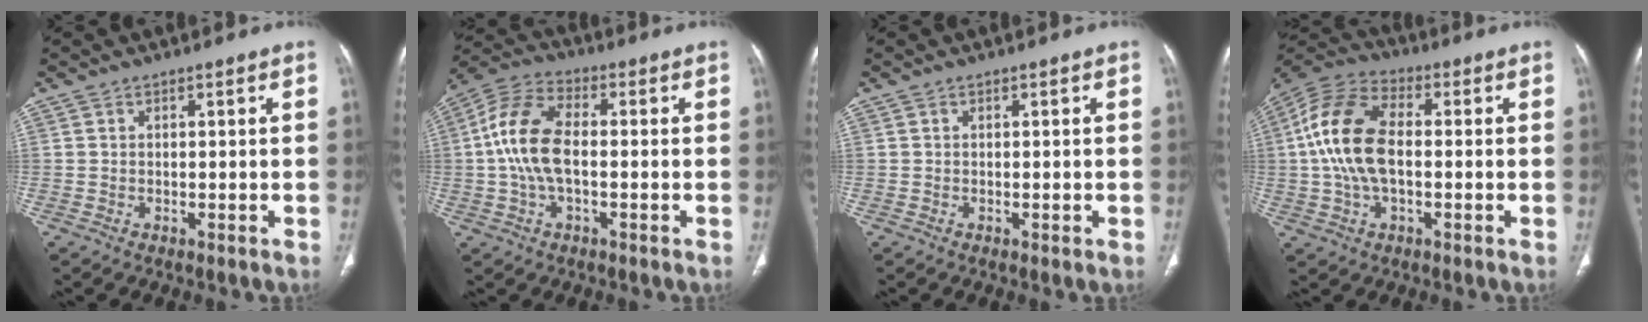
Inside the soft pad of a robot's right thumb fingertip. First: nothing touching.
{"total": 11.6, "force": [-0.4, 6.3, 9.8], "torque": [-0.206, 0.031, -0.012]}
{"total": 0.6, "force": [-0.1, 0.2, 0.6], "torque": [-0.007, -0.002, 0.000]}
{"total": 14.5, "force": [0.1, 8.4, 11.8], "torque": [-0.239, 0.029, -0.005]}